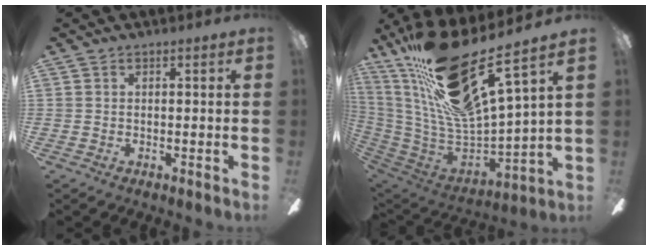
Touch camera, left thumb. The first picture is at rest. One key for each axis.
{"total": 26.2, "fx": 17.2, "fy": 6.4, "fz": 18.6, "tx": -0.346, "ty": -0.114, "tz": 0.287}